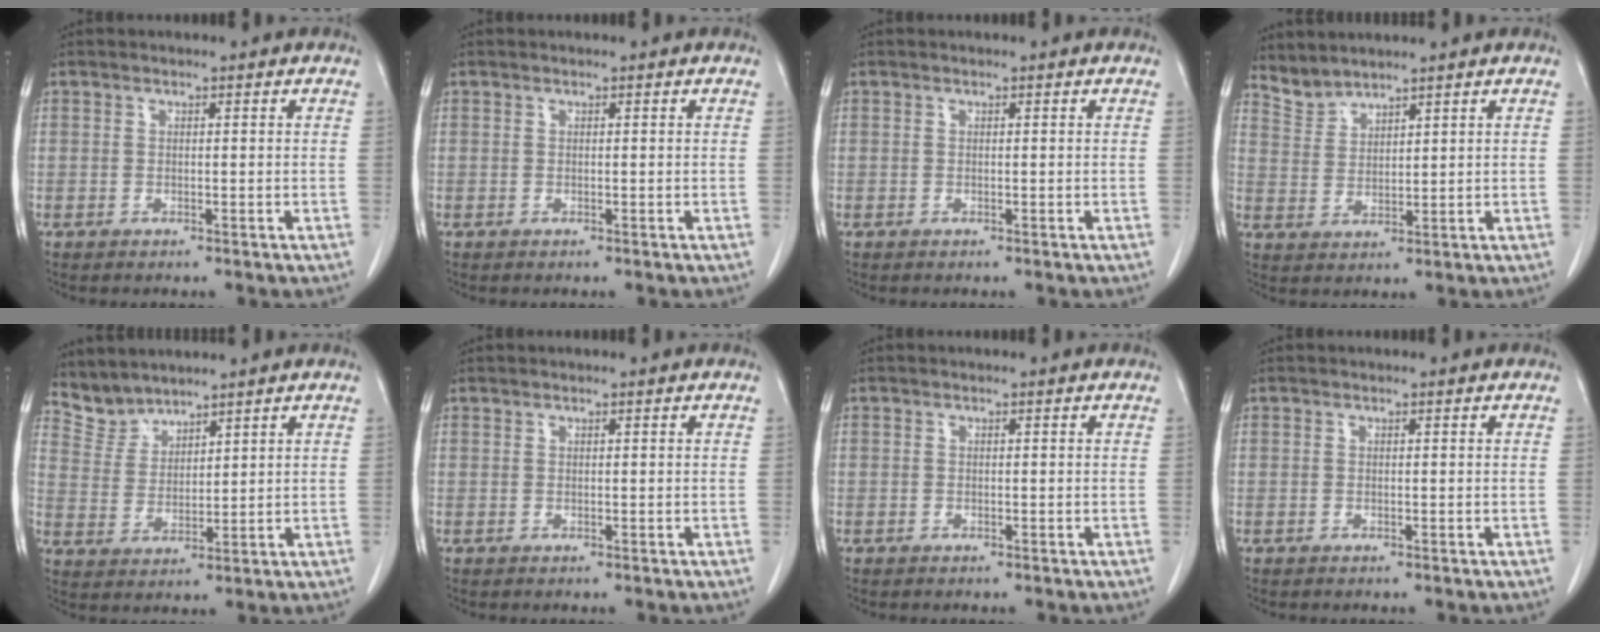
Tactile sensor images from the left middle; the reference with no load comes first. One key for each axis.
{"total": 0.0}
{"total": 0.0}
{"total": 3.5, "fx": 3.5, "fy": 0.4, "fz": -0.2, "tx": -0.002, "ty": 0.004, "tz": 0.080}
{"total": 4.7, "fx": 4.6, "fy": 1.0, "fz": -0.5, "tx": 0.002, "ty": 0.007, "tz": 0.105}
{"total": 0.0}
{"total": 0.0}
{"total": 0.0}